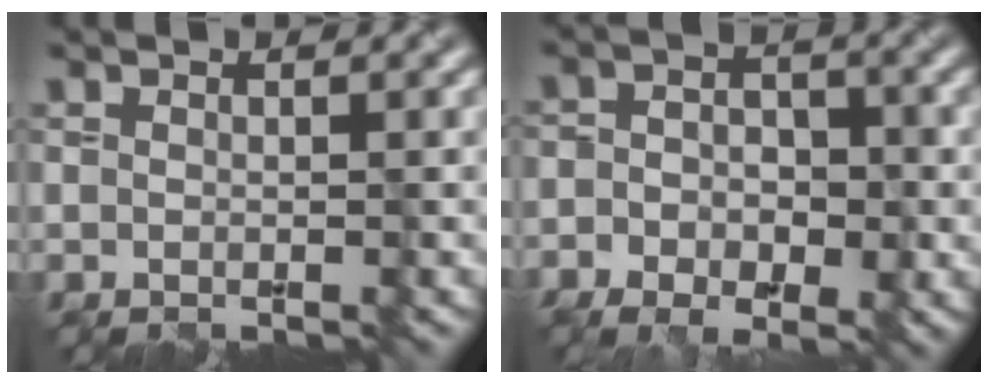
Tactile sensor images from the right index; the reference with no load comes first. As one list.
[{"total": 5.2, "force": [-2.7, 3.3, 2.9], "torque": [-0.037, -0.001, -0.037]}]